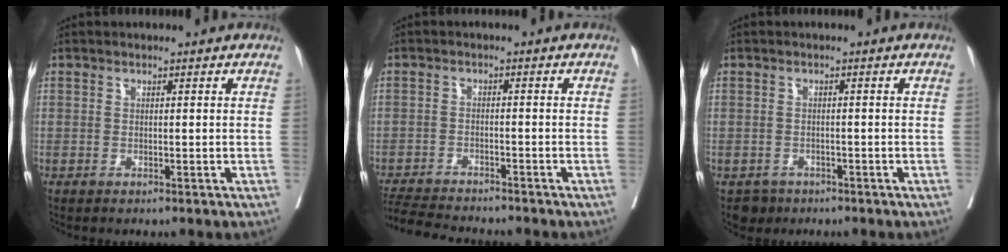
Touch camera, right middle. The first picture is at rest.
{"total": 8.9, "force": [-8.4, 0.7, 2.6], "torque": [-0.041, -0.009, -0.136]}
{"total": 2.5, "force": [-1.7, 1.8, 0.1], "torque": [-0.001, 0.005, -0.027]}